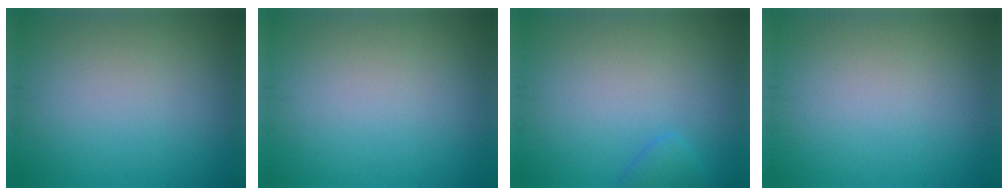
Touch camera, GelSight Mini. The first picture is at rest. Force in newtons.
{"total": 0.0}
{"total": 1.3, "press": 1.3, "slide": 0.1}
{"total": 0.0}